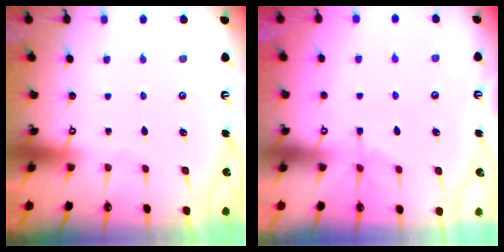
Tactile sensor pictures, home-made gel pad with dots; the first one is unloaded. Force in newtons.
{"total": 1.5, "press": 1.1, "slide": 1.0}